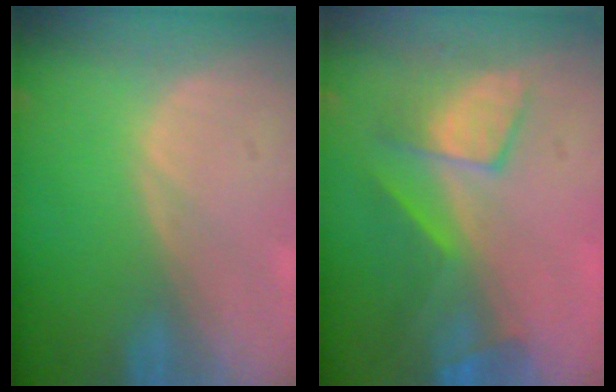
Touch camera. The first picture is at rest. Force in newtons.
{"total": 7.6, "press": 7.2, "slide": 2.5}